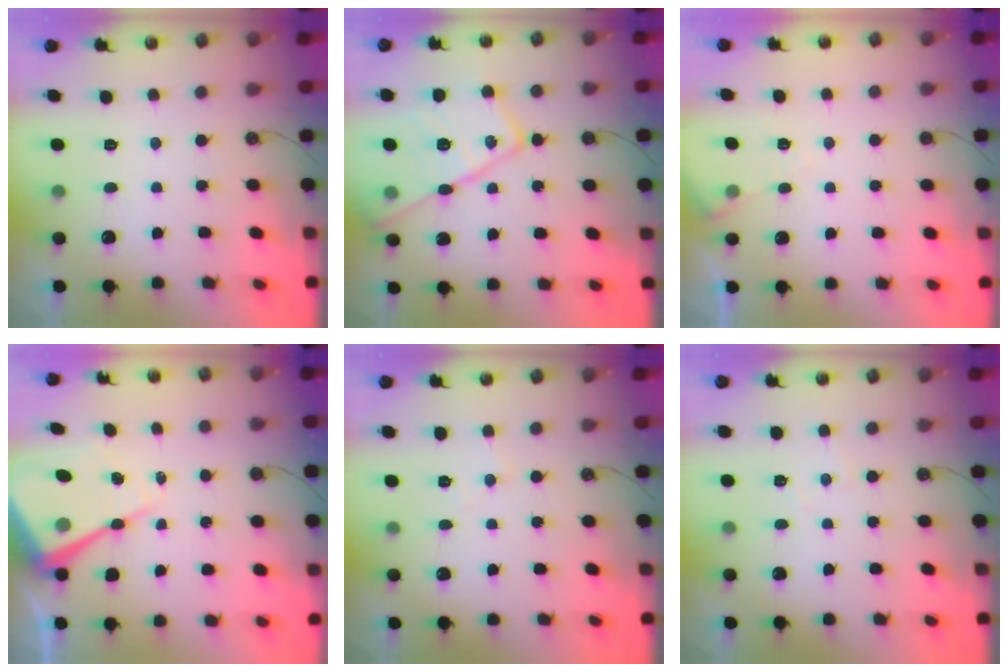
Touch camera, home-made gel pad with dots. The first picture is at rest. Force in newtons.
{"total": 21.2, "press": 21.1, "slide": 1.9}
{"total": 5.4, "press": 5.3, "slide": 0.7}
{"total": 14.8, "press": 14.7, "slide": 1.6}
{"total": 5.2, "press": 5.1, "slide": 0.8}
{"total": 3.0, "press": 3.0, "slide": 0.5}